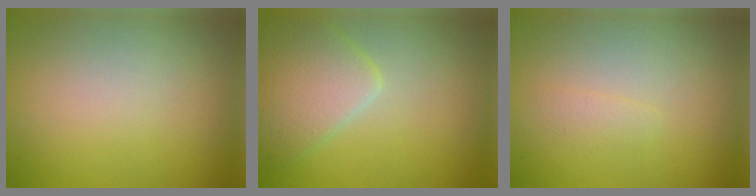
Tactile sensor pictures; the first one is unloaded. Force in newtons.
{"total": 4.8, "press": 4.8, "slide": 0.2}
{"total": 0.7, "press": 0.7, "slide": 0.0}